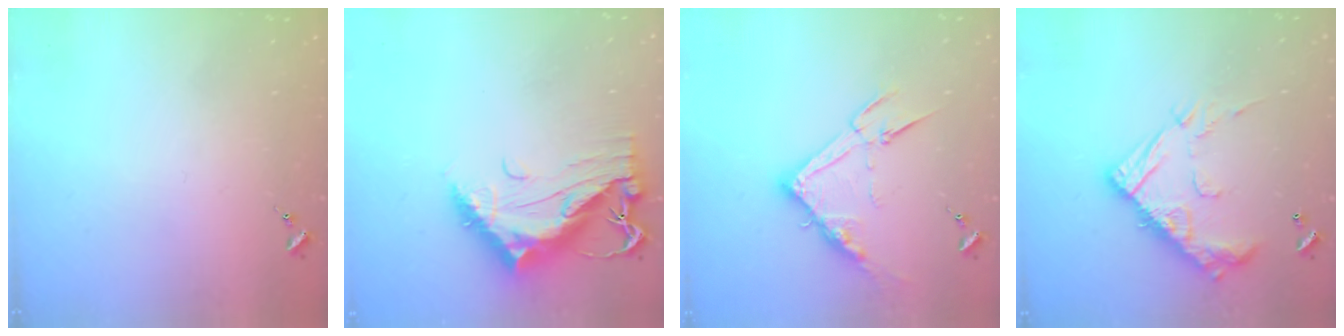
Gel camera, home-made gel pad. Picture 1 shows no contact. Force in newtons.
{"total": 13.7, "press": 13.6, "slide": 1.3}
{"total": 13.9, "press": 13.8, "slide": 0.9}
{"total": 17.5, "press": 17.4, "slide": 1.3}